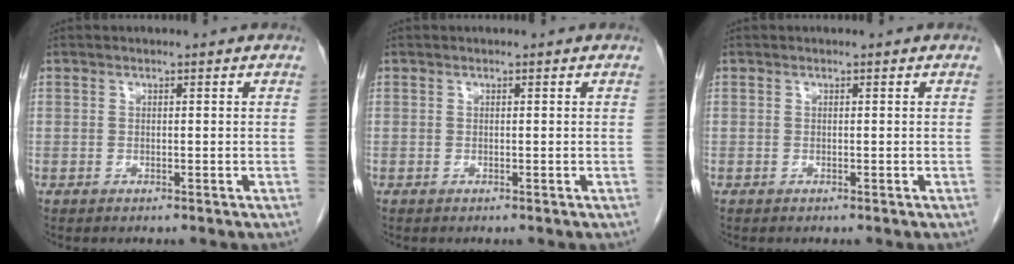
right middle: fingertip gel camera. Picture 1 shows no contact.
{"total": 0.0}
{"total": 0.0}